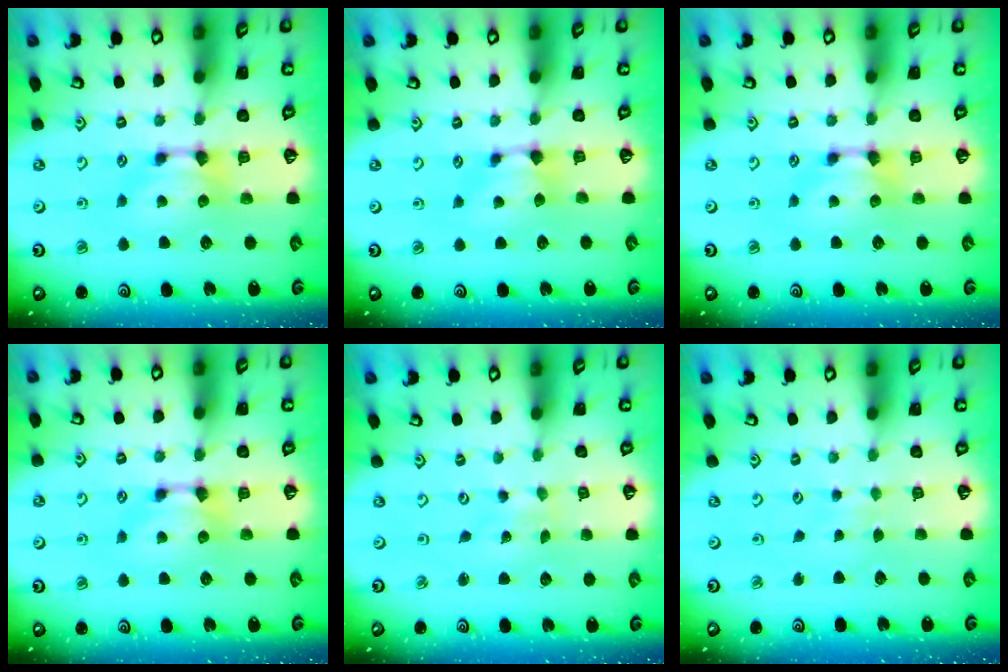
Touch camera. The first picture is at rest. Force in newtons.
{"total": 0.9, "press": 0.7, "slide": 0.6}
{"total": 0.0}
{"total": 0.0}
{"total": 6.0, "press": 6.0, "slide": 0.4}
{"total": 4.0, "press": 4.0, "slide": 0.1}